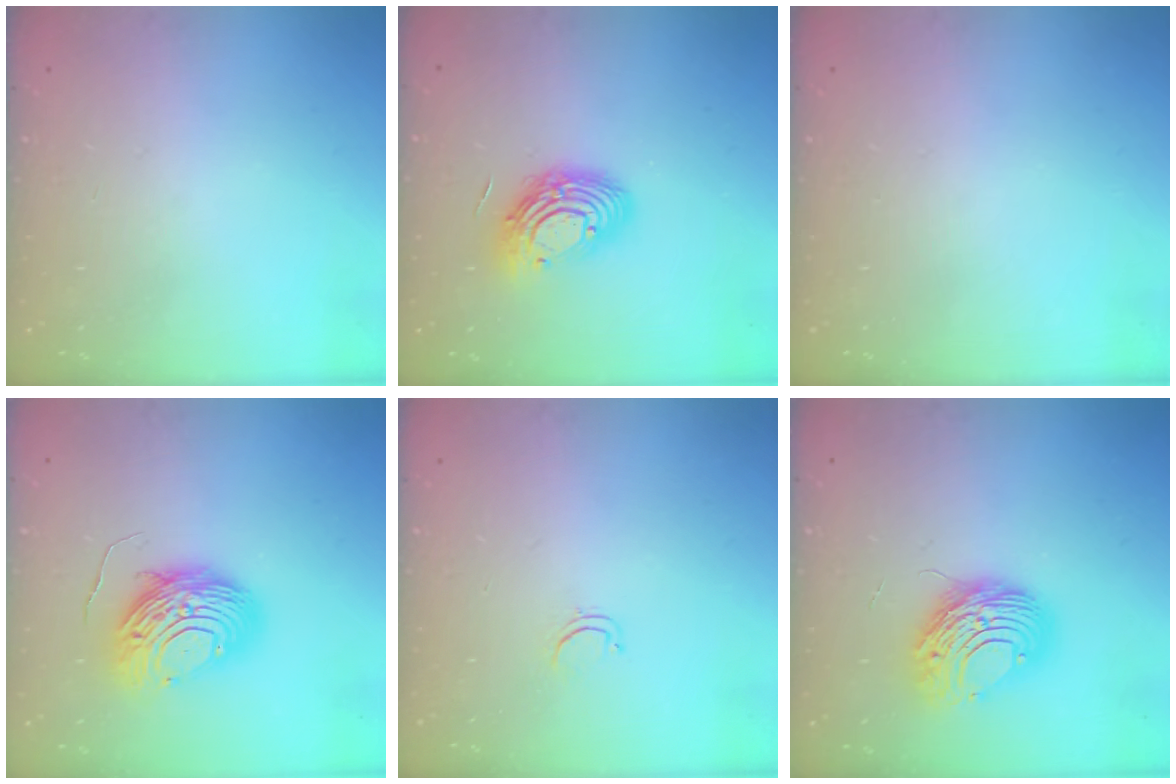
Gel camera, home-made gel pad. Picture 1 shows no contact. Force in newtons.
{"total": 12.0, "press": 12.0, "slide": 1.1}
{"total": 0.0}
{"total": 10.8, "press": 10.8, "slide": 1.0}
{"total": 2.6, "press": 2.5, "slide": 0.4}
{"total": 9.7, "press": 9.7, "slide": 1.2}